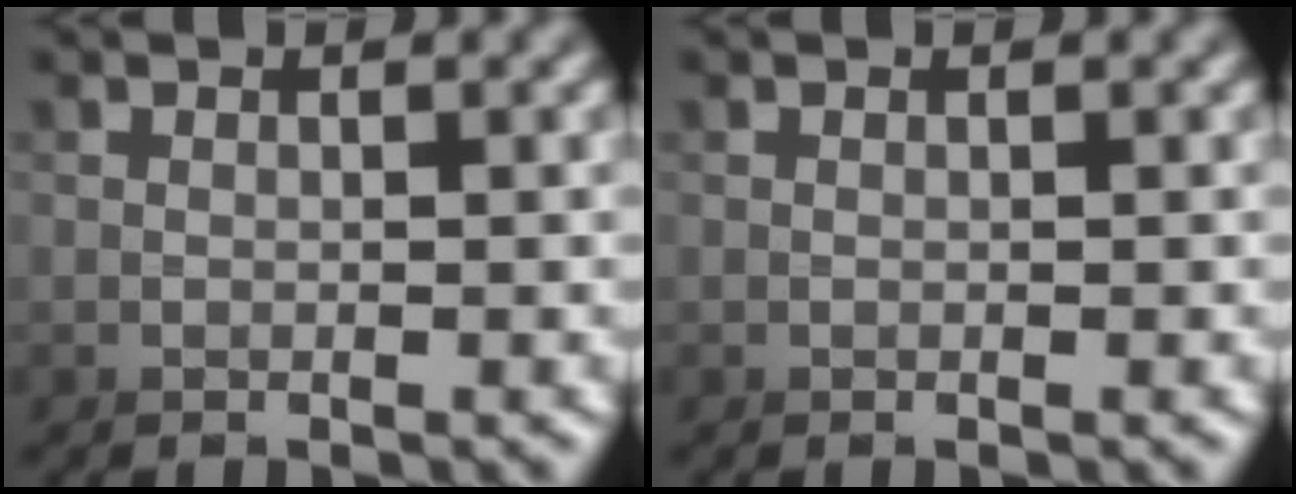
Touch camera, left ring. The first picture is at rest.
{"total": 0.0}